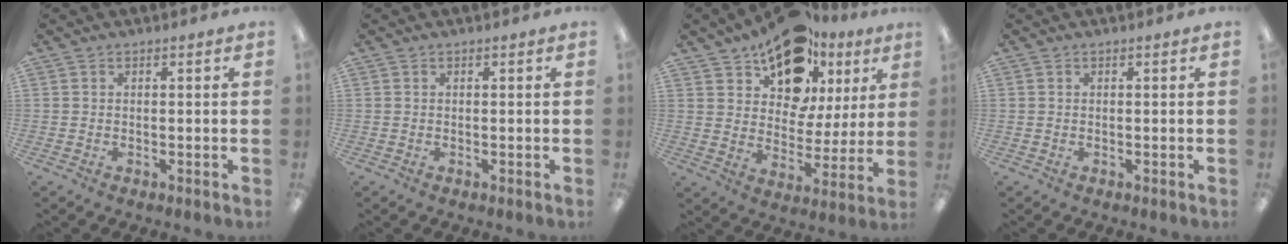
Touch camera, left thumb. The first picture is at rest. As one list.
[{"total": 0.0}, {"total": 17.5, "force": [12.1, 9.7, 8.2], "torque": [-0.141, -0.069, 0.216]}, {"total": 0.0}]